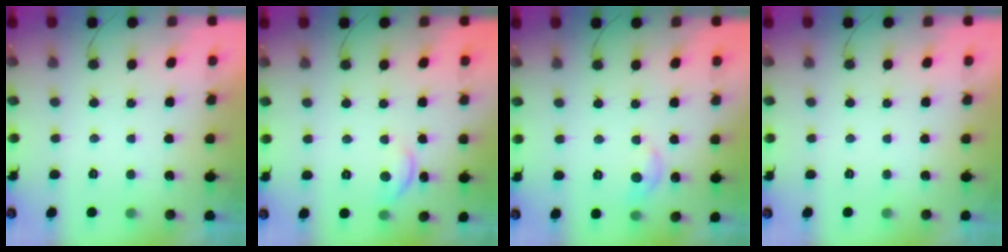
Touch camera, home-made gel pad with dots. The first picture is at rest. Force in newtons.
{"total": 8.6, "press": 8.5, "slide": 0.8}
{"total": 7.4, "press": 7.3, "slide": 0.9}
{"total": 0.0}